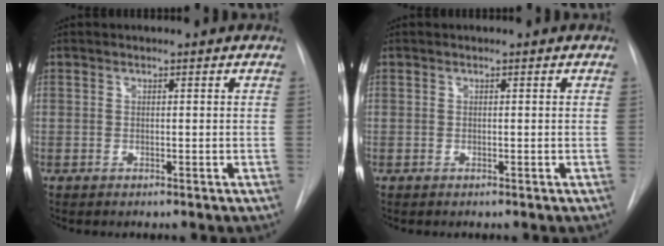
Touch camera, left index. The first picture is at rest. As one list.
[{"total": 0.0}]